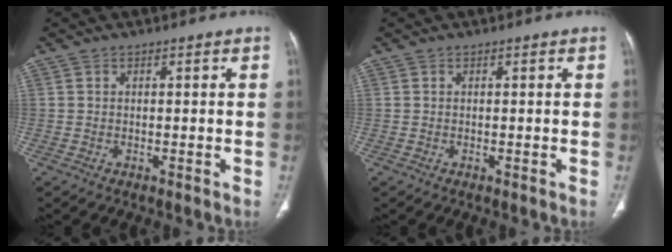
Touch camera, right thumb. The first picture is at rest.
{"total": 0.0}